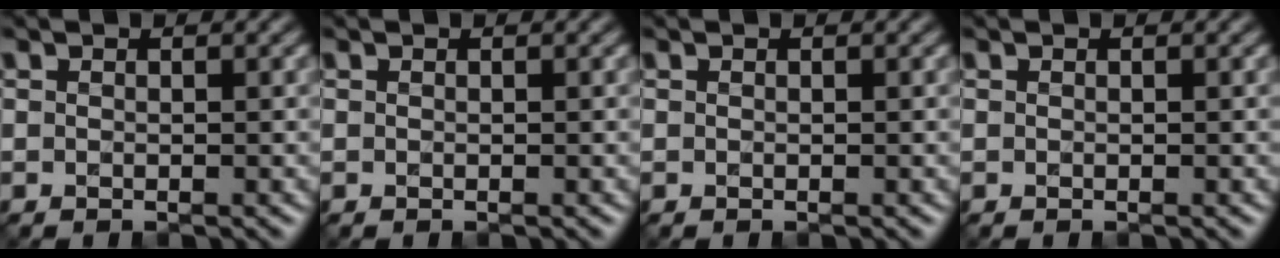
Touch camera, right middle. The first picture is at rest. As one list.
[{"total": 0.0}, {"total": 0.0}, {"total": 0.0}]